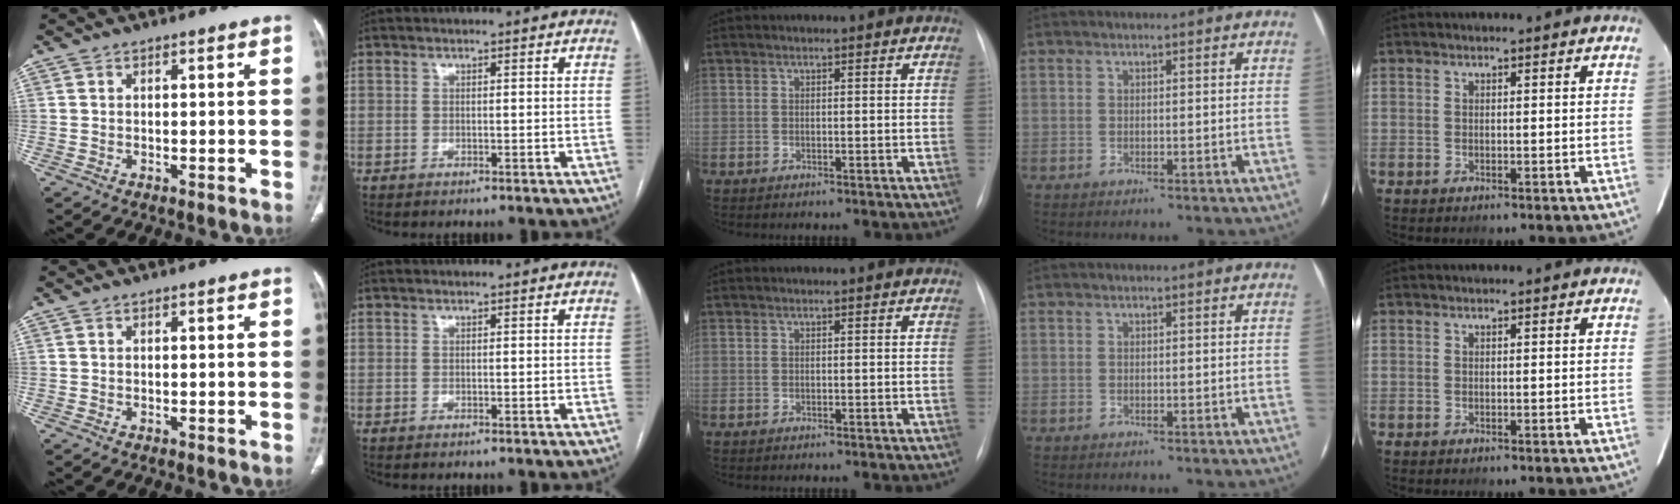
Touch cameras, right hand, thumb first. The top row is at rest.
{}